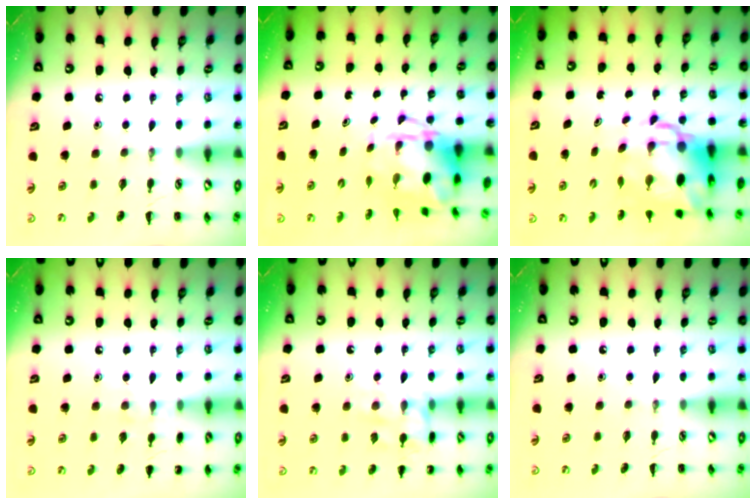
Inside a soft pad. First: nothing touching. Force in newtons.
{"total": 4.4, "press": 4.2, "slide": 1.1}
{"total": 9.2, "press": 8.9, "slide": 2.3}
{"total": 6.5, "press": 6.3, "slide": 1.5}
{"total": 11.0, "press": 11.0, "slide": 0.6}
{"total": 0.0}